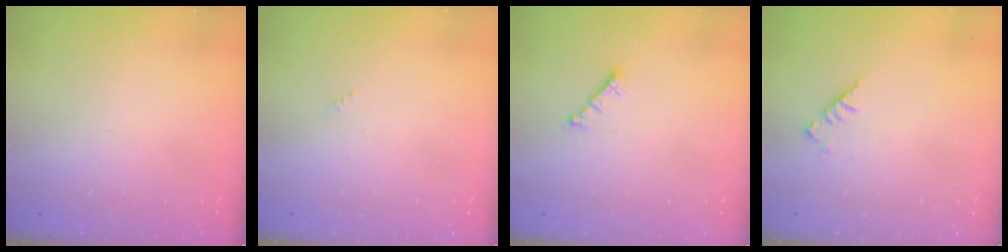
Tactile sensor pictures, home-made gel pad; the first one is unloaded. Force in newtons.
{"total": 0.0}
{"total": 1.8, "press": 1.7, "slide": 0.5}
{"total": 3.0, "press": 2.9, "slide": 0.8}